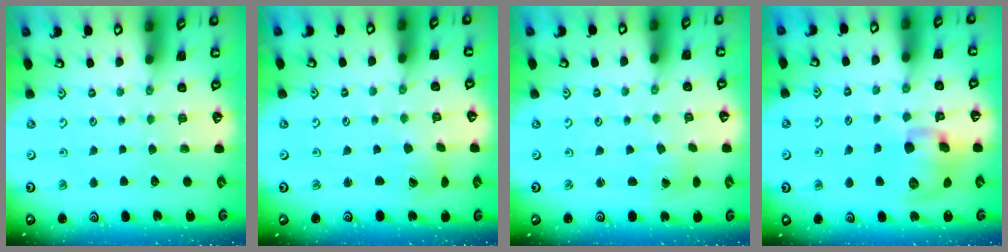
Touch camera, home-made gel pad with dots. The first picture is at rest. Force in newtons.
{"total": 1.4, "press": 1.4, "slide": 0.2}
{"total": 2.1, "press": 2.1, "slide": 0.1}
{"total": 13.0, "press": 12.8, "slide": 2.3}